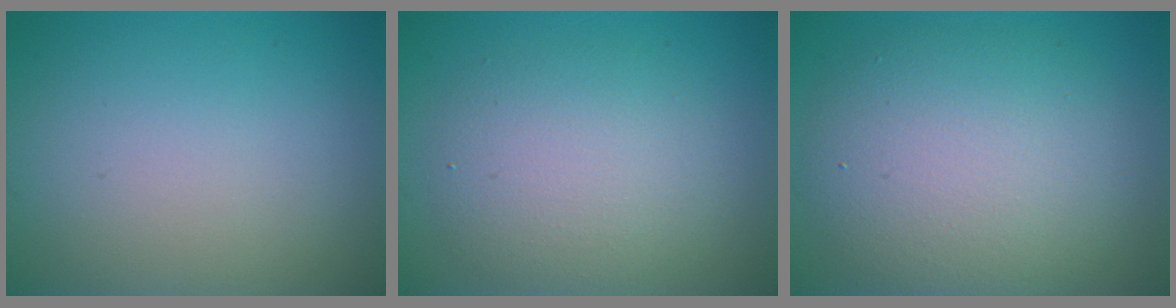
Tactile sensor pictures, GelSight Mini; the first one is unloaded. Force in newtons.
{"total": 4.8, "press": 4.8, "slide": 0.2}
{"total": 8.1, "press": 8.0, "slide": 0.5}